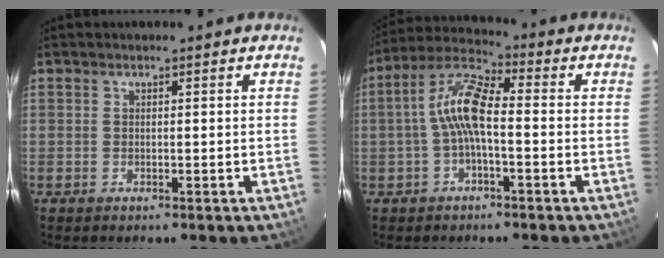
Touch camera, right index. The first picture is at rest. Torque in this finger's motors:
{"motor_torque": [0.67, -0.16, 0.55, 0.18]}